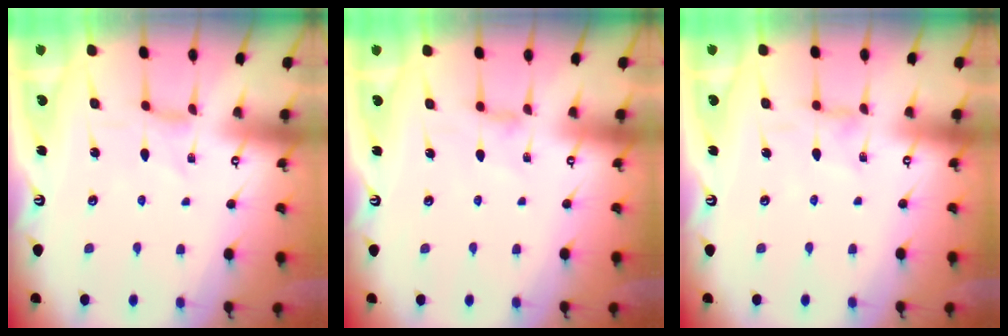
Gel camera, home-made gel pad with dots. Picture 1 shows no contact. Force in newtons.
{"total": 2.8, "press": 2.8, "slide": 0.3}
{"total": 1.7, "press": 1.7, "slide": 0.5}